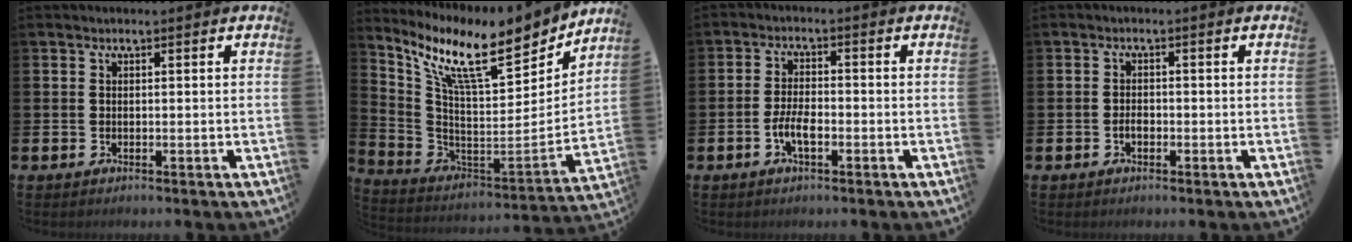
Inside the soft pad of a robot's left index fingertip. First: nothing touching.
{"total": 12.4, "force": [9.6, 2.9, 7.3], "torque": [-0.164, -0.062, 0.161]}
{"total": 3.6, "force": [-1.3, 1.4, 3.0], "torque": [-0.065, 0.006, -0.025]}
{"total": 1.5, "force": [-0.6, 0.9, 1.0], "torque": [-0.017, 0.001, -0.012]}